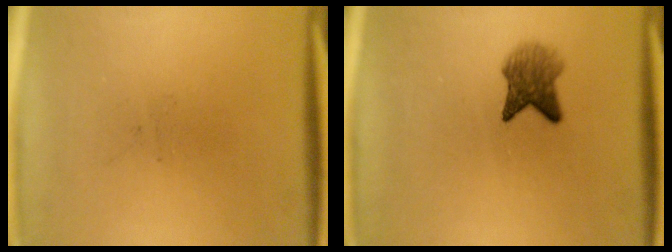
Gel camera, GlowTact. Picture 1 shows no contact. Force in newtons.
{"total": 4.2}